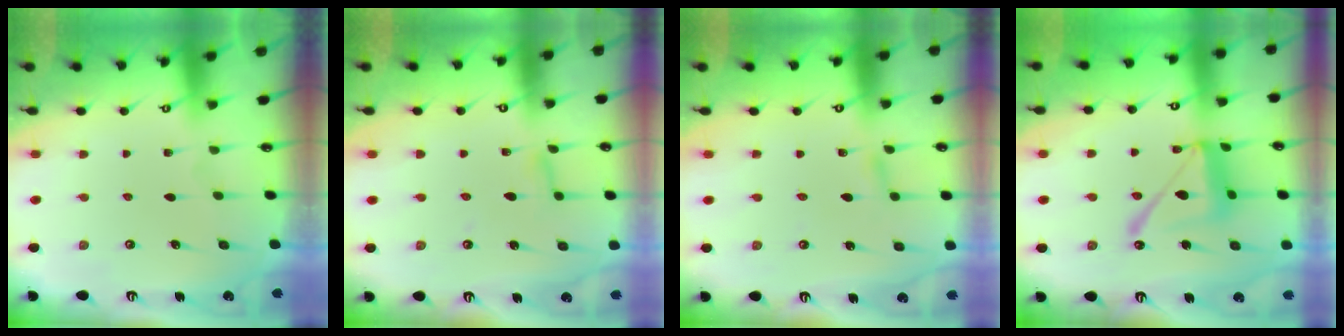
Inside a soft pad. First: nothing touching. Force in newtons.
{"total": 2.4, "press": 2.4, "slide": 0.2}
{"total": 2.3, "press": 2.2, "slide": 0.2}
{"total": 15.1, "press": 15.0, "slide": 1.3}